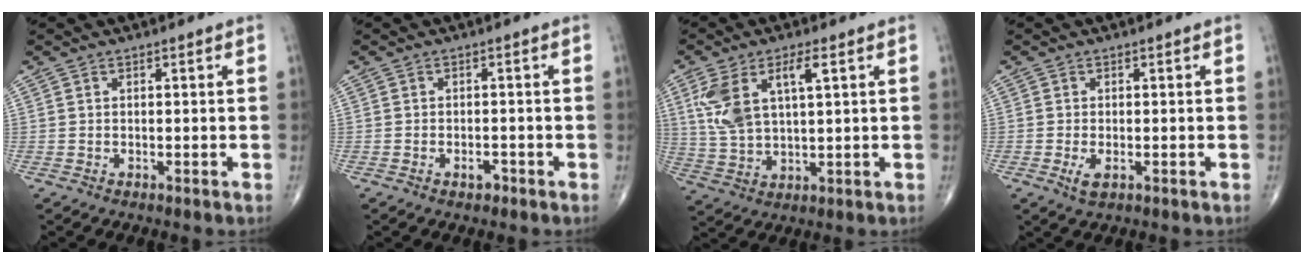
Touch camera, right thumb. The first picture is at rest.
{"total": 1.7, "force": [-1.0, 0.9, 1.0], "torque": [-0.014, 0.006, -0.014]}
{"total": 10.6, "force": [3.6, 4.5, 8.9], "torque": [-0.188, 0.000, 0.076]}
{"total": 2.4, "force": [-0.7, 1.1, 2.0], "torque": [-0.041, -0.005, -0.012]}